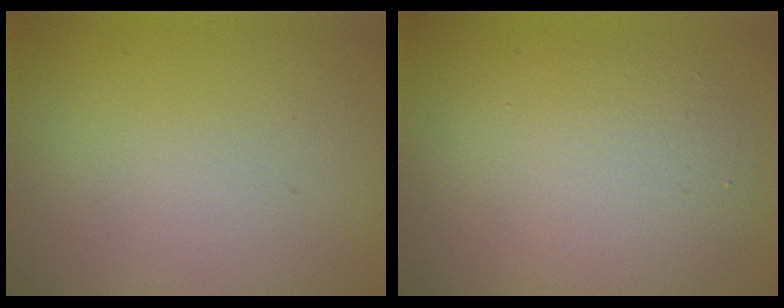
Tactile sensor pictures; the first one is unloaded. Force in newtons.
{"total": 5.8, "press": 5.8, "slide": 0.2}